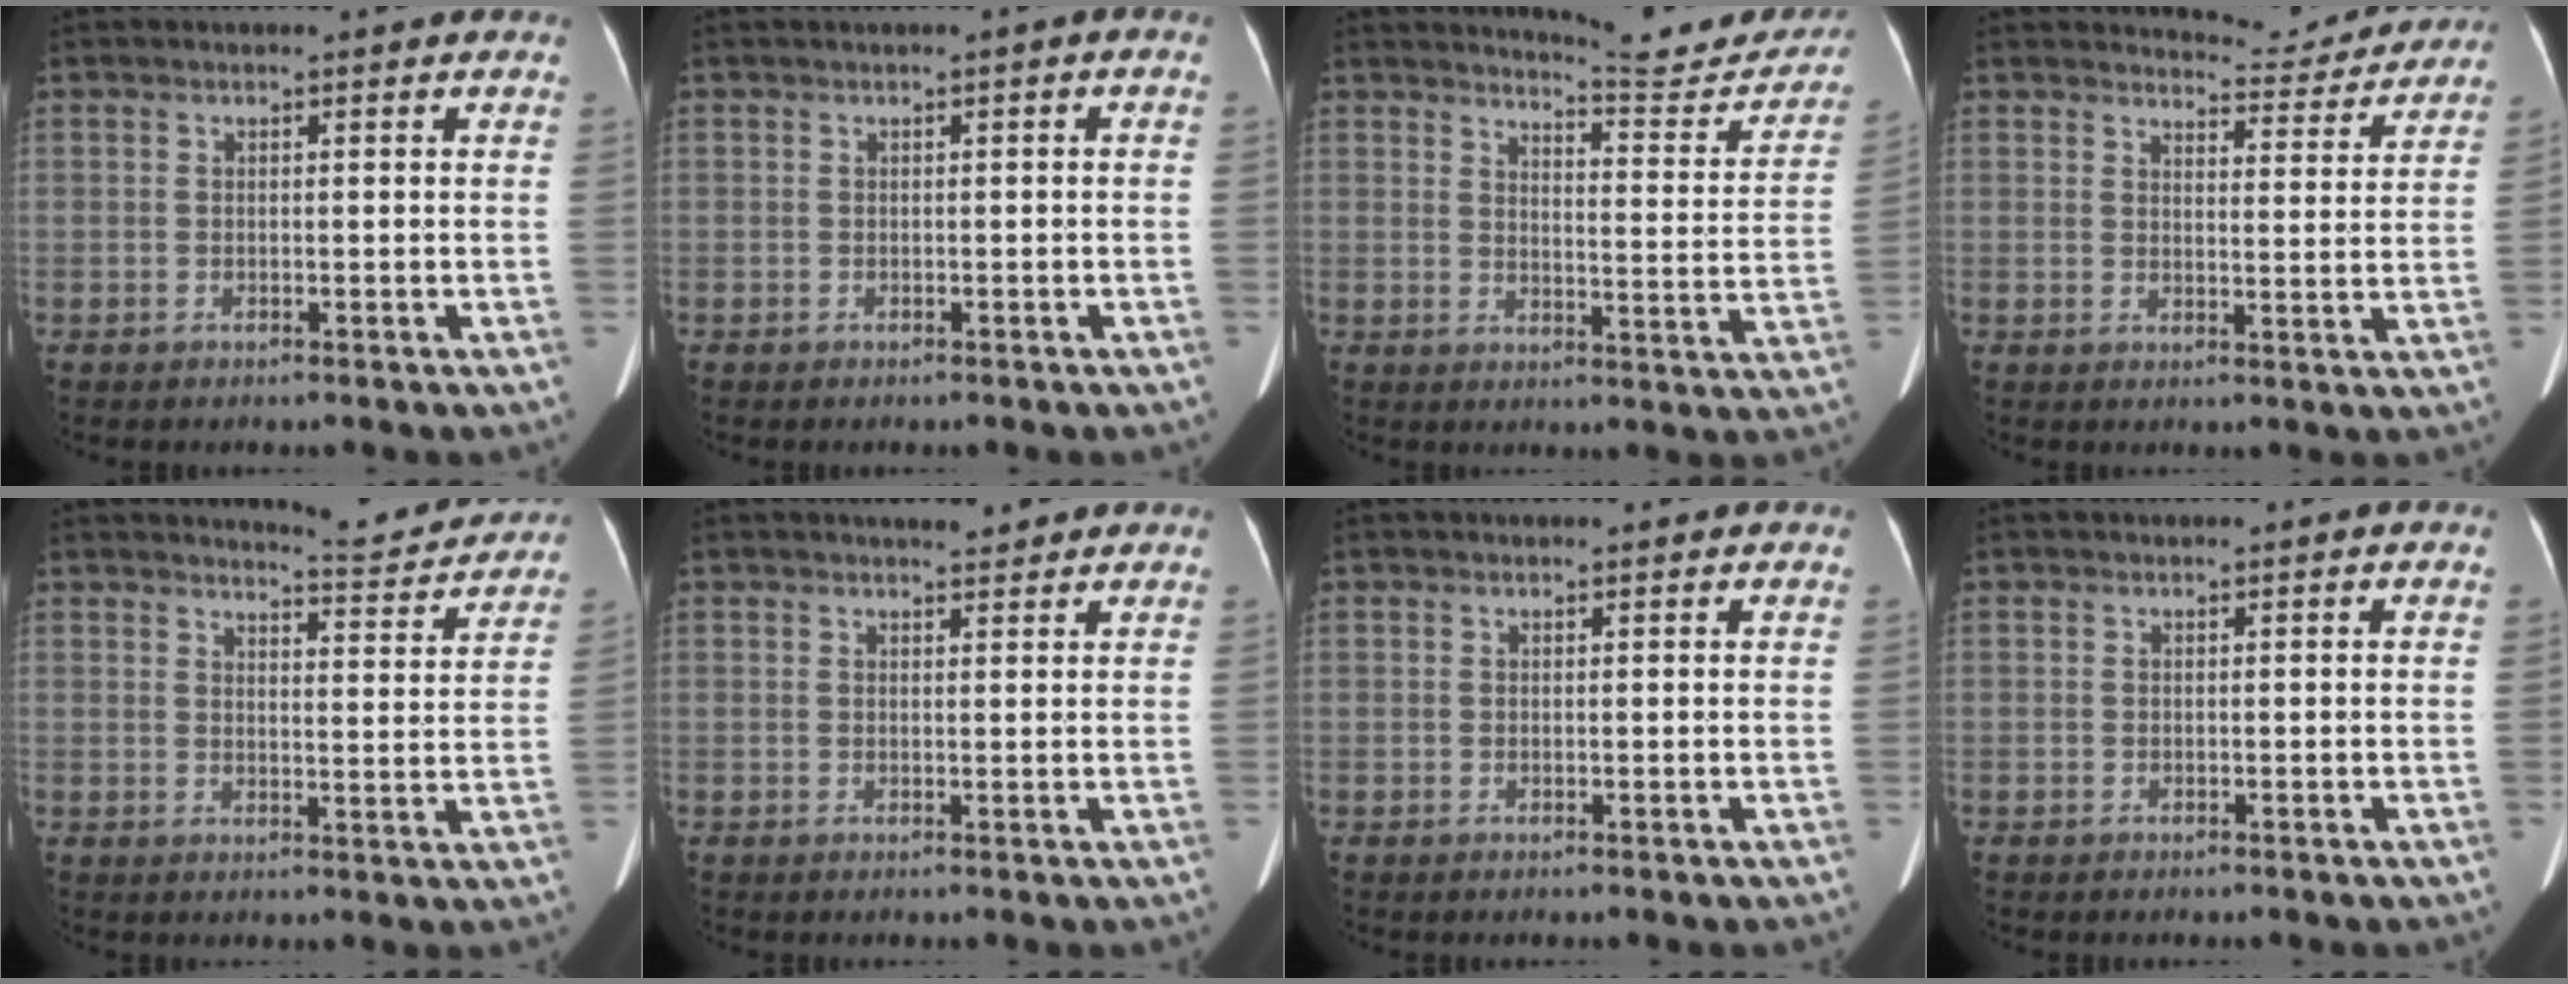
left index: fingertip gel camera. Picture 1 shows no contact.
{"total": 0.8, "force": [-0.4, 0.7, 0.3], "torque": [-0.001, 0.005, -0.006]}
{"total": 12.5, "force": [12.3, 1.3, 2.2], "torque": [-0.014, -0.052, 0.138]}
{"total": 7.3, "force": [7.2, 0.8, -0.5], "torque": [0.006, -0.012, 0.086]}
{"total": 7.1, "force": [7.1, 0.1, 0.3], "torque": [-0.013, -0.018, 0.088]}
{"total": 2.4, "force": [2.1, 0.7, 1.0], "torque": [-0.012, 0.004, 0.029]}
{"total": 0.0}
{"total": 0.7, "force": [-0.4, 0.6, -0.1], "torque": [0.000, 0.006, -0.008]}